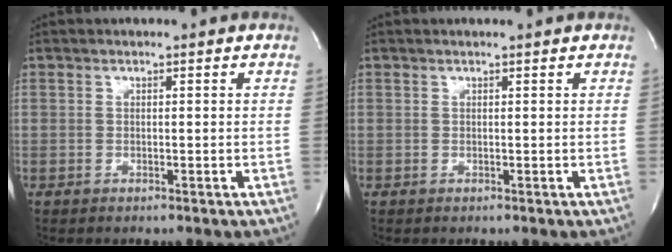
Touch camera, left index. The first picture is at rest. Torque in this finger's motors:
{"motor_torque": [0.18, -0.11, 0.04, 0.02]}